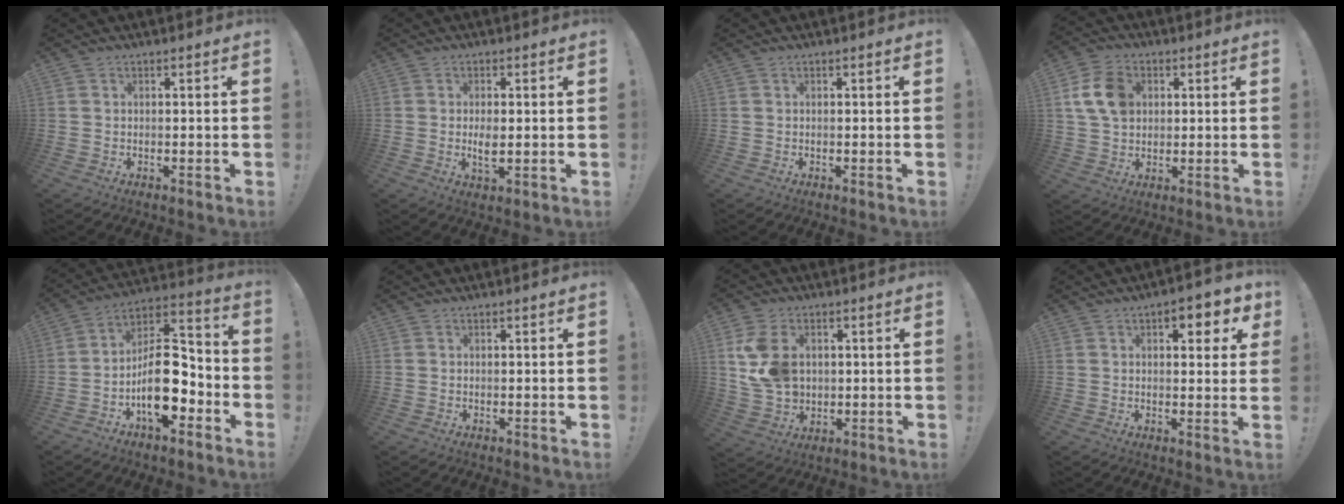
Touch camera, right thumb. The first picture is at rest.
{"total": 4.2, "force": [-0.2, 1.9, 3.8], "torque": [-0.065, -0.007, -0.010]}
{"total": 0.0}
{"total": 11.4, "force": [2.7, 8.8, 6.8], "torque": [-0.117, 0.008, 0.054]}
{"total": 16.9, "force": [-5.8, 9.1, 13.0], "torque": [-0.218, 0.033, -0.088]}
{"total": 0.0}
{"total": 12.1, "force": [2.6, 9.2, 7.4], "torque": [-0.133, -0.007, 0.052]}
{"total": 6.8, "force": [3.2, 3.2, 5.1], "torque": [-0.046, -0.014, 0.047]}